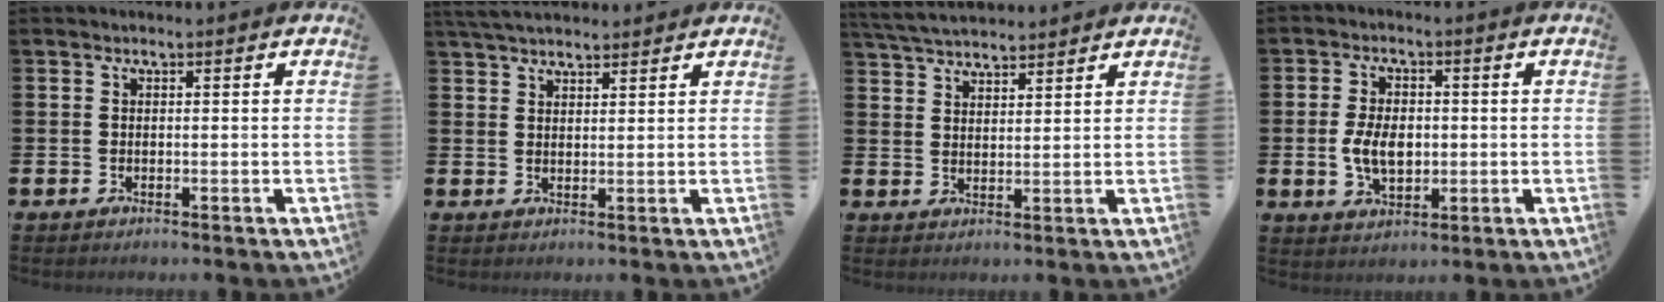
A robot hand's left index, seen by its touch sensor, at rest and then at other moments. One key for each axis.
{"total": 4.0, "fx": 3.7, "fy": 0.9, "fz": 1.0, "tx": -0.027, "ty": -0.011, "tz": 0.070}
{"total": 4.4, "fx": 4.3, "fy": 0.7, "fz": 0.7, "tx": -0.033, "ty": -0.019, "tz": 0.081}
{"total": 5.5, "fx": -0.3, "fy": 3.5, "fz": 4.2, "tx": -0.076, "ty": 0.003, "tz": -0.010}